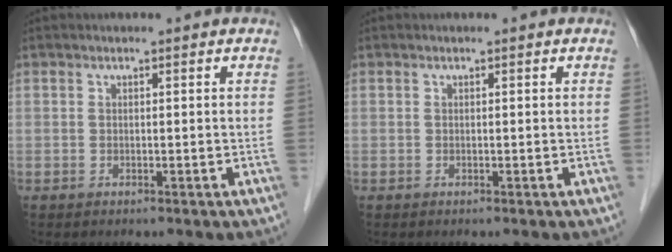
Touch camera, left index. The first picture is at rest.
{"total": 0.0}